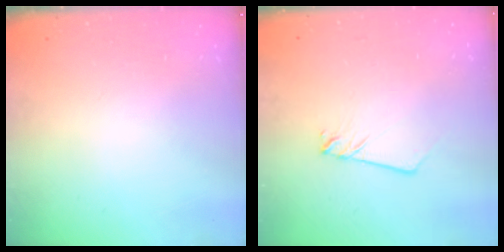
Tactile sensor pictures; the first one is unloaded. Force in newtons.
{"total": 2.1, "press": 2.1, "slide": 0.1}